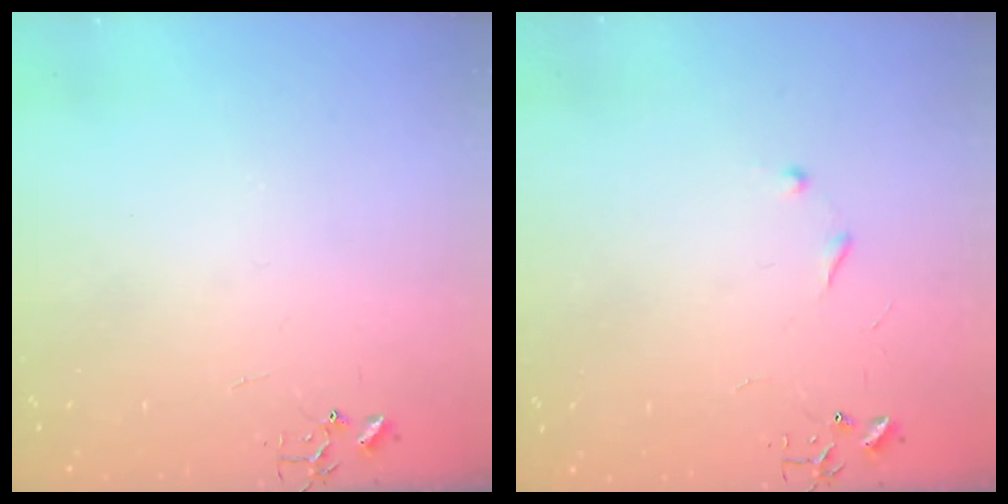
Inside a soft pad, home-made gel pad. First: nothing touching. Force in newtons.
{"total": 6.0, "press": 6.0, "slide": 0.6}